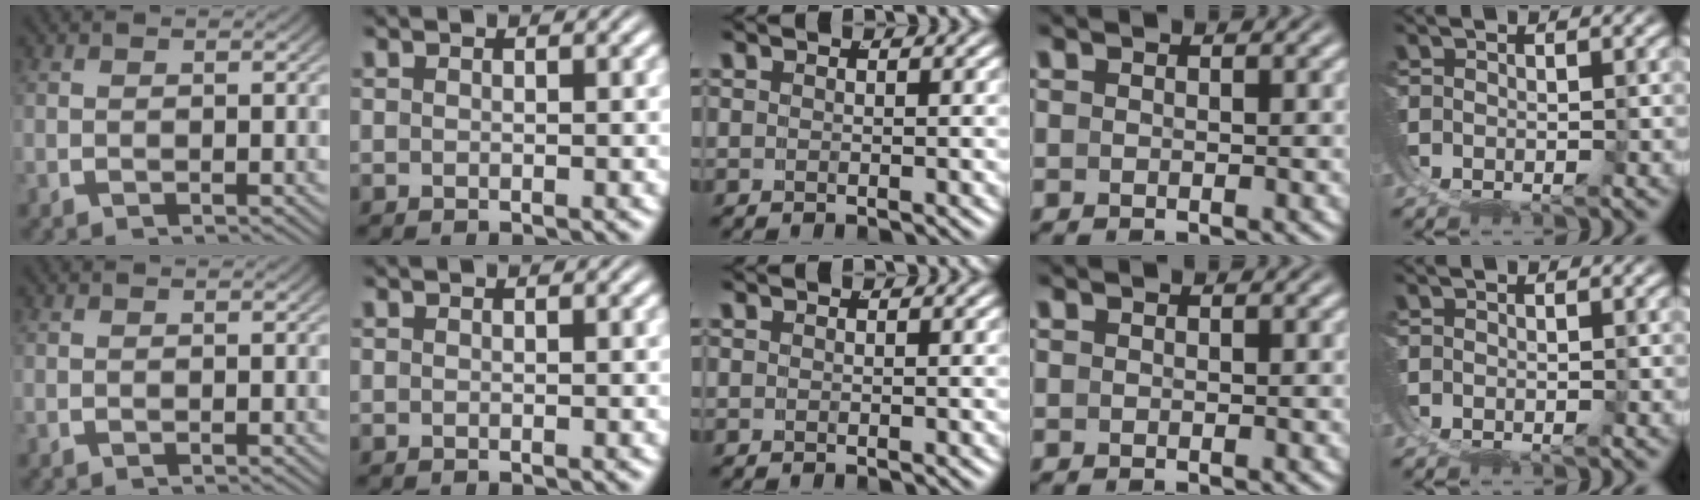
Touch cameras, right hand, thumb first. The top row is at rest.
{}